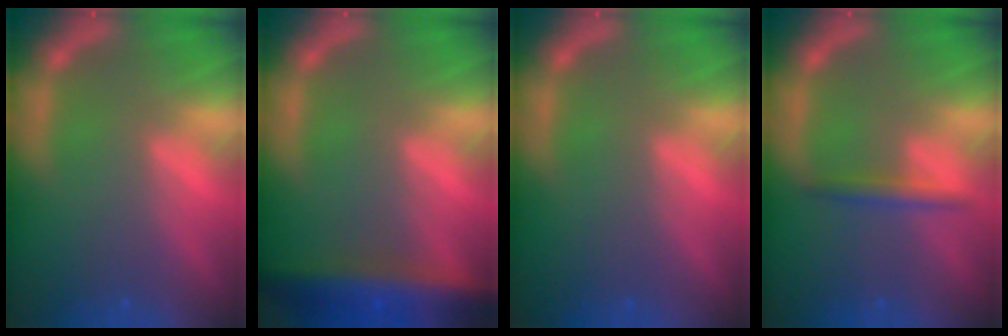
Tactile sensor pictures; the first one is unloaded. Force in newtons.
{"total": 7.5}
{"total": 0.0}
{"total": 1.9}